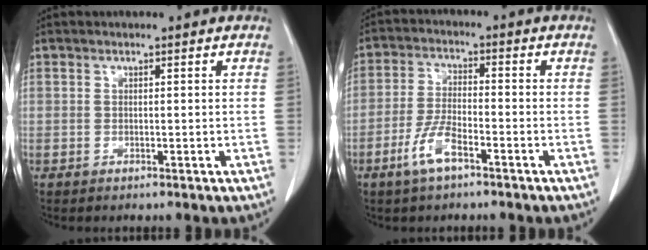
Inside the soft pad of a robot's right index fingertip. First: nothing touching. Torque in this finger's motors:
{"motor_torque": [0.58, -0.55, 0.21, 0.05]}